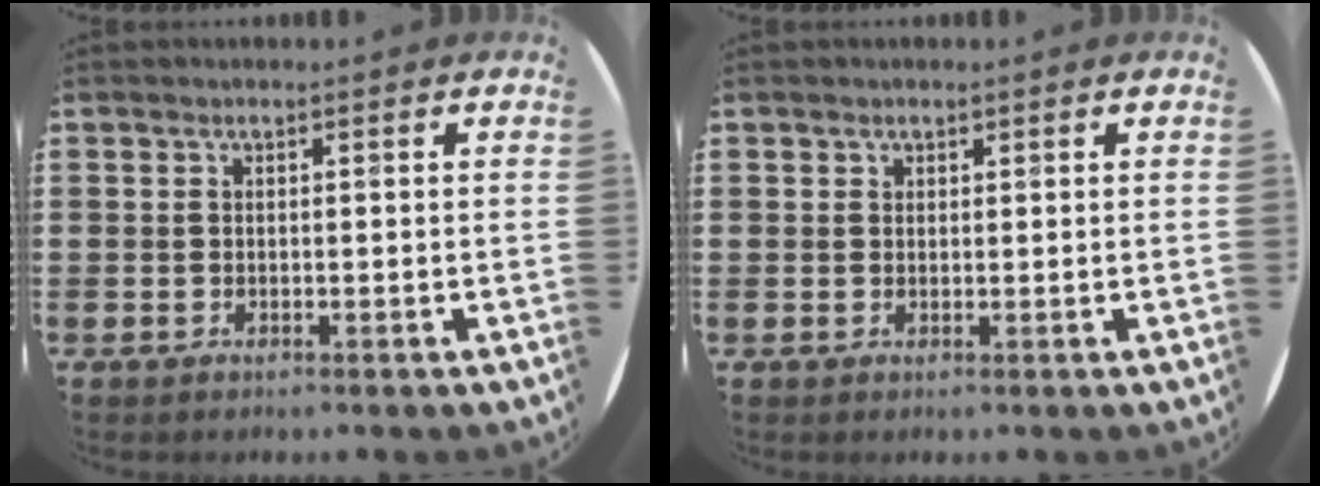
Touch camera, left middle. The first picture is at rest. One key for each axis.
{"total": 0.7, "fx": 0.6, "fy": 0.4, "fz": -0.1, "tx": 0.008, "ty": 0.000, "tz": 0.010}